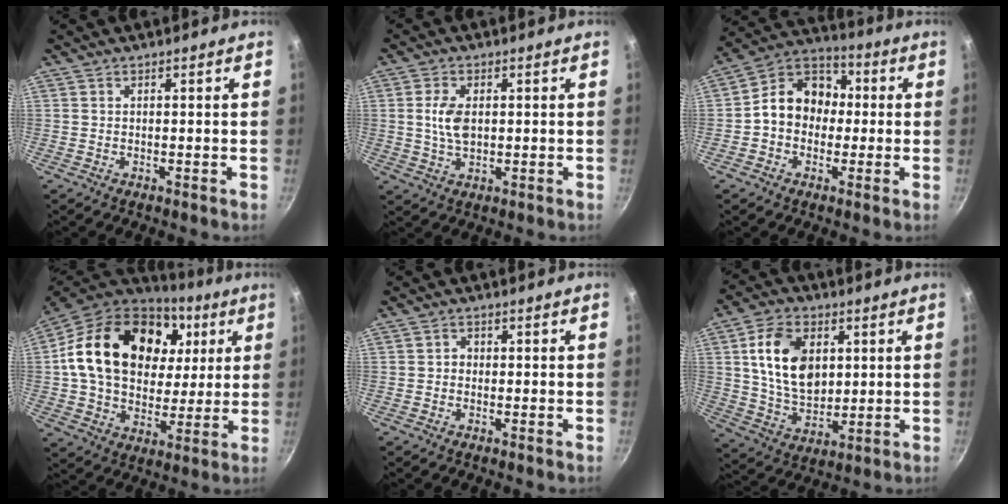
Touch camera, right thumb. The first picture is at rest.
{"total": 5.8, "force": [0.6, 3.5, 4.6], "torque": [-0.083, -0.002, 0.012]}
{"total": 11.9, "force": [-0.3, 9.7, 6.8], "torque": [-0.065, 0.036, -0.028]}
{"total": 27.4, "force": [7.5, 19.2, 18.1], "torque": [-0.300, 0.003, 0.127]}
{"total": 1.2, "force": [-0.3, 1.1, 0.5], "torque": [-0.005, 0.004, -0.007]}
{"total": 14.5, "force": [3.4, 9.6, 10.3], "torque": [-0.160, -0.012, 0.066]}